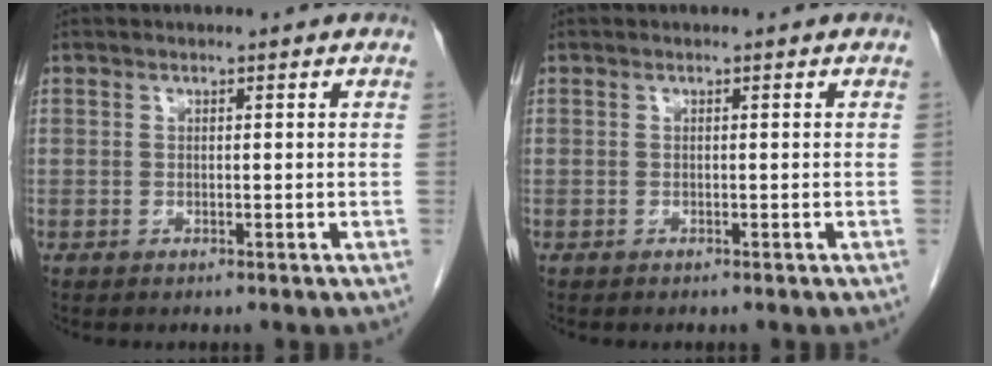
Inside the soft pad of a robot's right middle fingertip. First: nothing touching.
{"total": 0.0}